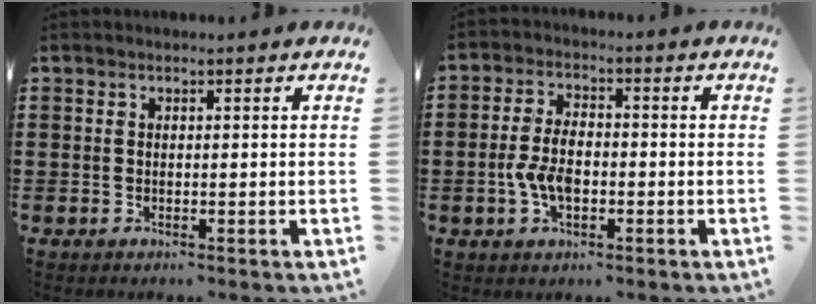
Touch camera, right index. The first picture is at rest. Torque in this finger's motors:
{"motor_torque": [1.48, 0.41, 0.52, 0.16]}